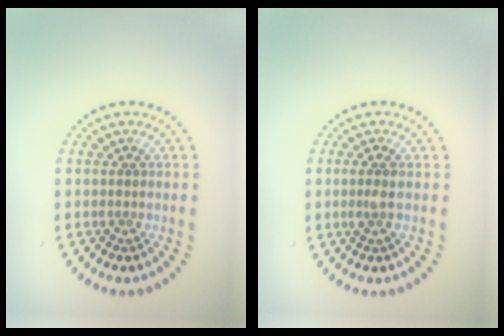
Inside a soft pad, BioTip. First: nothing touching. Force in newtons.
{"total": 1.3, "press": 1.2, "slide": 0.6}